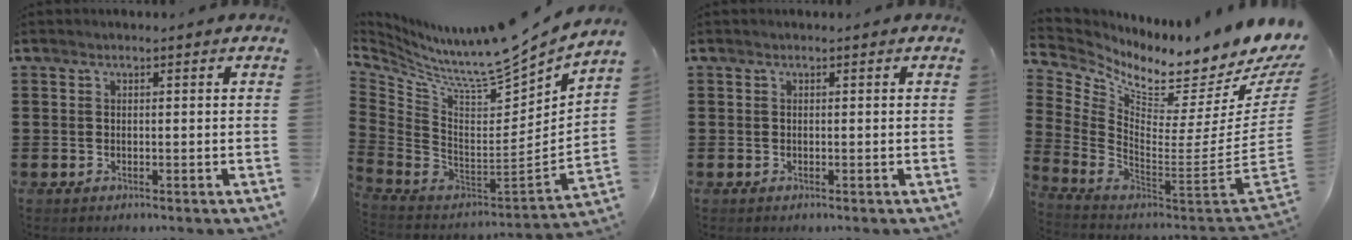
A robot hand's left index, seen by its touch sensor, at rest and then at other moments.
{"total": 8.8, "force": [8.0, 0.4, 3.7], "torque": [-0.102, -0.080, 0.127]}
{"total": 0.0}
{"total": 5.1, "force": [4.4, 0.9, 2.5], "torque": [-0.057, -0.067, 0.063]}